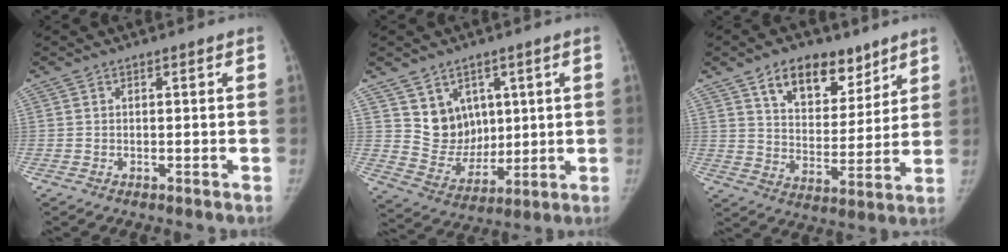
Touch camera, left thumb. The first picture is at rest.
{"total": 9.6, "force": [4.1, 7.9, 3.4], "torque": [-0.021, -0.032, 0.093]}
{"total": 14.2, "force": [9.0, 8.2, 7.4], "torque": [-0.070, -0.050, 0.150]}